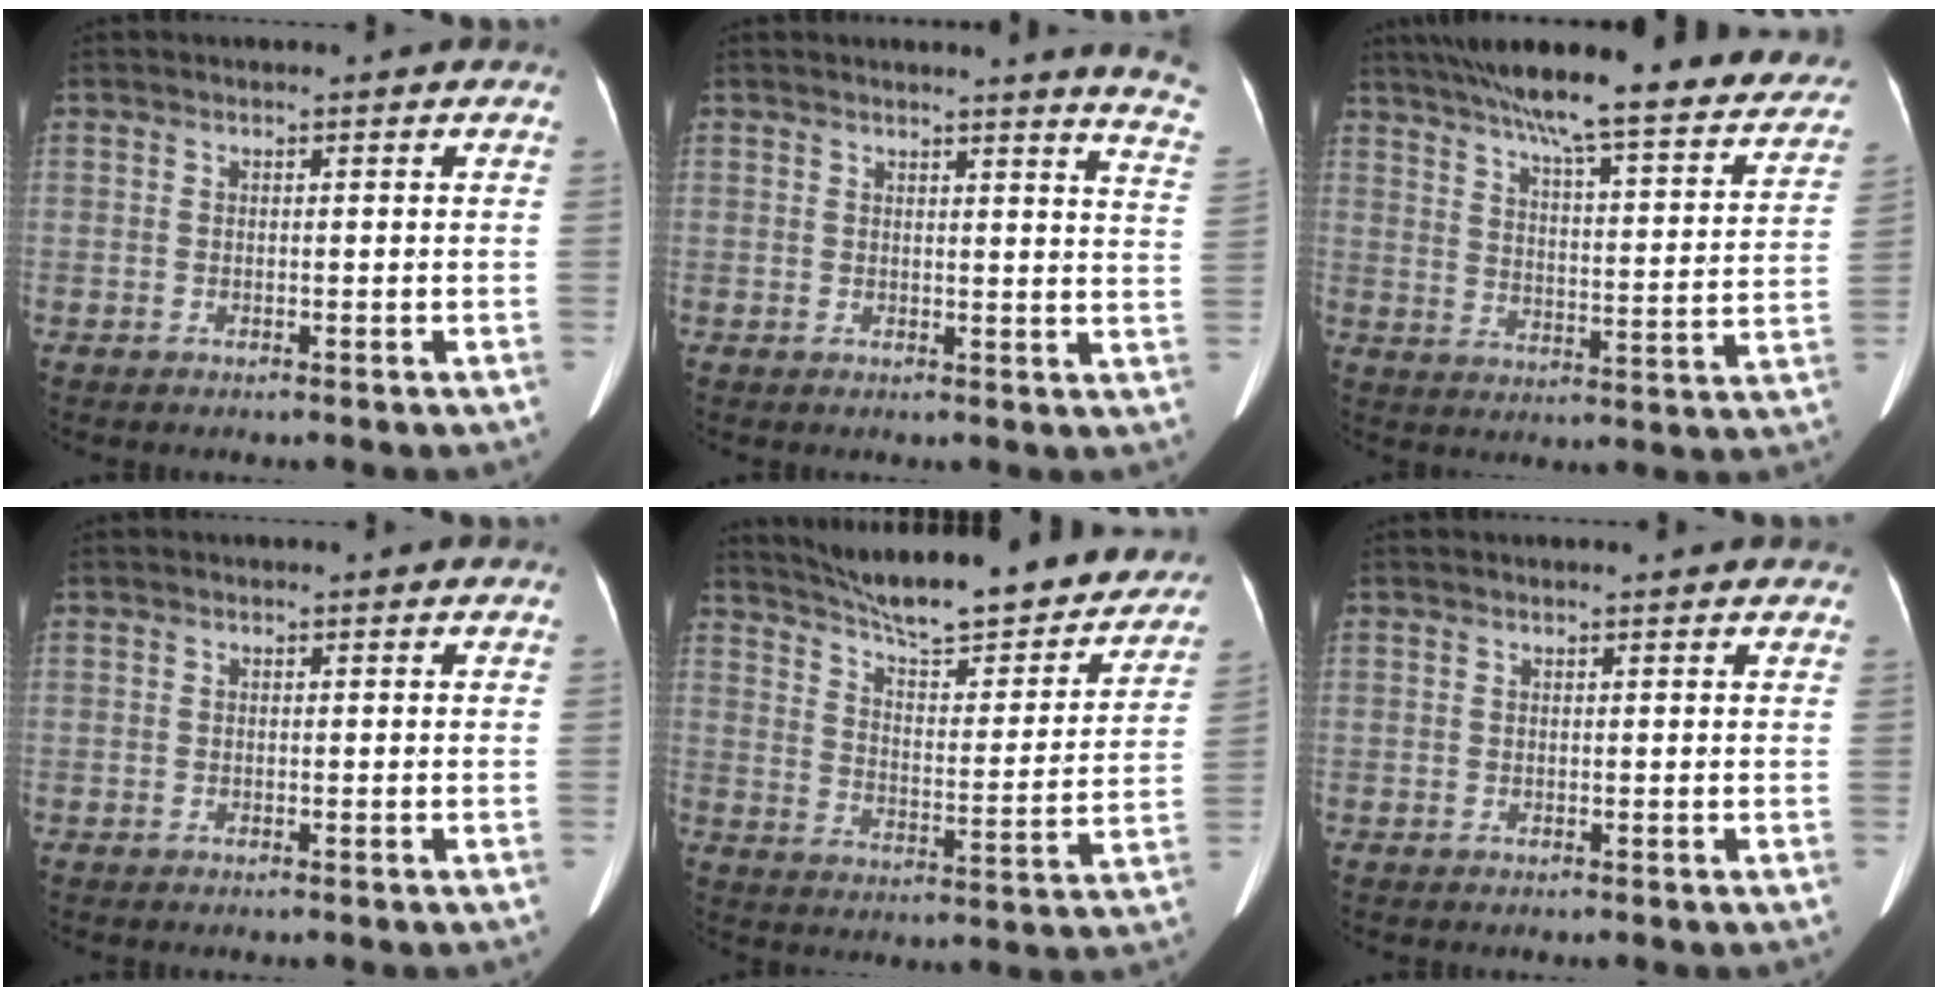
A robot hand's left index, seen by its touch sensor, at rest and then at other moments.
{"total": 8.8, "force": [8.2, -0.6, 3.1], "torque": [-0.020, -0.073, 0.056]}
{"total": 29.5, "force": [25.1, 4.1, 15.0], "torque": [-0.227, -0.037, 0.320]}
{"total": 0.0}
{"total": 26.1, "force": [22.8, 4.9, 11.8], "torque": [-0.180, -0.027, 0.303]}
{"total": 3.3, "force": [3.1, 0.7, 1.0], "torque": [-0.015, 0.013, 0.019]}